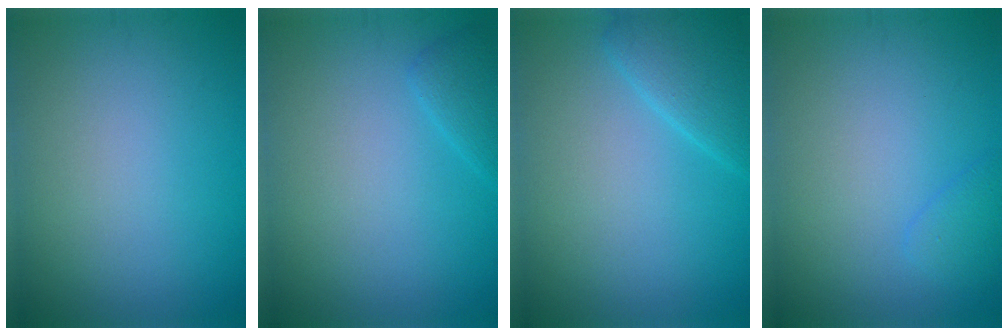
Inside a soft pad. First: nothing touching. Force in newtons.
{"total": 1.4, "press": 1.4, "slide": 0.1}
{"total": 3.0, "press": 3.0, "slide": 0.2}
{"total": 1.2, "press": 1.2, "slide": 0.1}